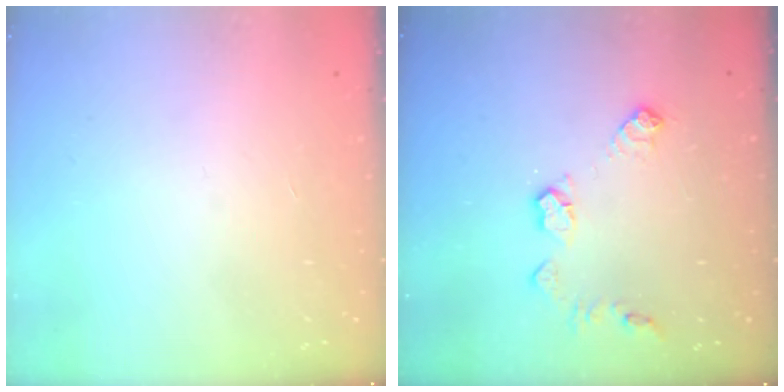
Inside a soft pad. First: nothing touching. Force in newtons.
{"total": 8.8, "press": 8.8, "slide": 0.3}